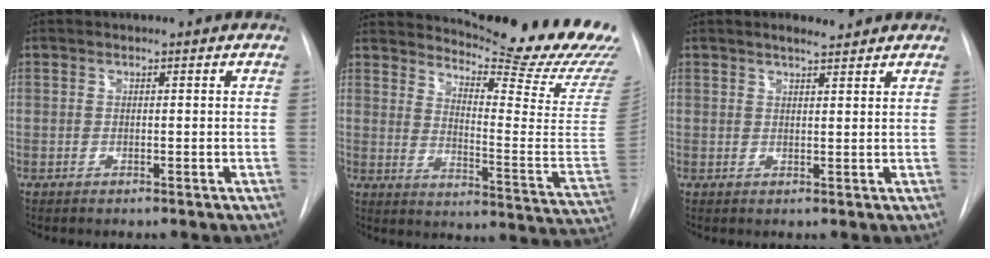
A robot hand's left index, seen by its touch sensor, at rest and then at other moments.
{"total": 24.6, "force": [21.7, 1.0, 11.6], "torque": [-0.177, -0.130, 0.266]}
{"total": 3.1, "force": [2.8, 0.5, 1.3], "torque": [-0.021, 0.012, 0.042]}